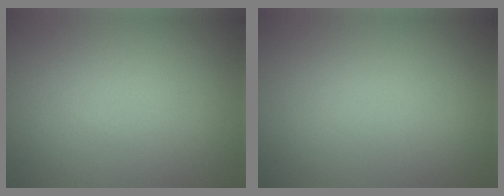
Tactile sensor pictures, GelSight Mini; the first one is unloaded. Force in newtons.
{"total": 0.0}